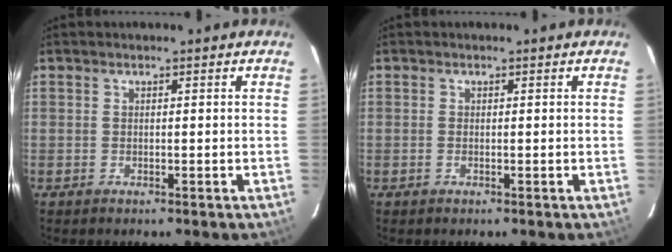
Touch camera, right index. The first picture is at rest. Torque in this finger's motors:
{"motor_torque": [-0.15, -0.04, -0.10, 0.00]}